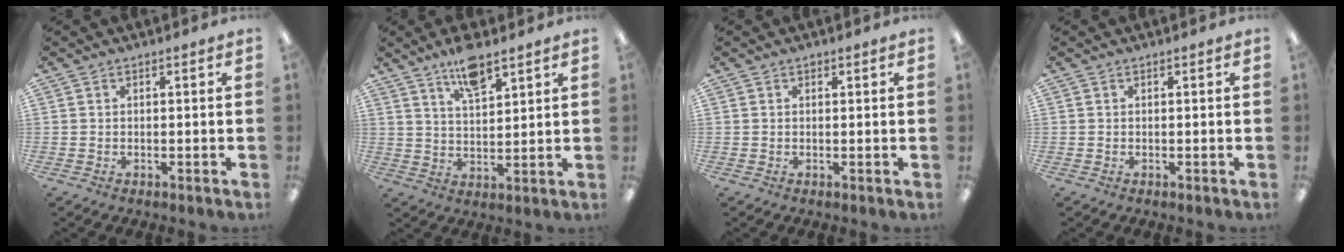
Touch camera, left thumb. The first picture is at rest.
{"total": 8.3, "force": [6.4, 2.5, 4.6], "torque": [-0.083, -0.030, 0.113]}
{"total": 0.6, "force": [0.4, 0.3, 0.2], "torque": [0.002, 0.000, 0.005]}
{"total": 0.0}